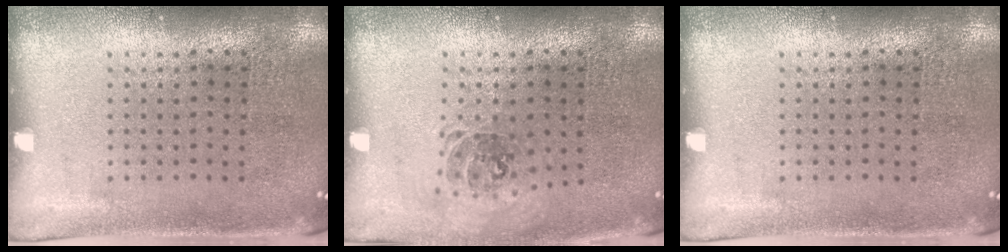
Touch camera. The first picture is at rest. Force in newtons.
{"total": 0.9, "press": 0.8, "slide": 0.3}
{"total": 0.0}